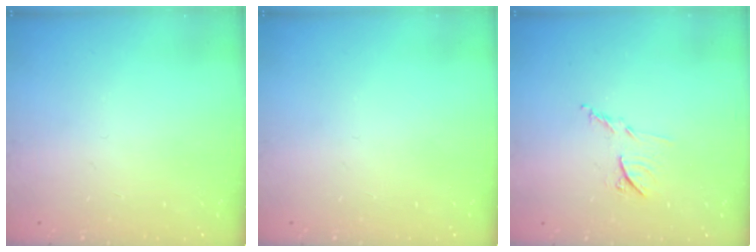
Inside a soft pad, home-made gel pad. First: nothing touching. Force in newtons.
{"total": 0.0}
{"total": 7.7, "press": 7.7, "slide": 0.5}